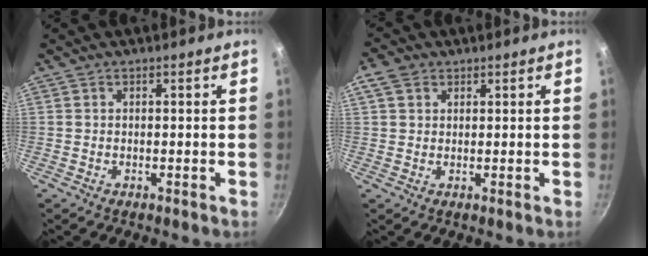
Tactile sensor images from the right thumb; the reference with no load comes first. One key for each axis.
{"total": 3.7, "fx": 1.7, "fy": 2.8, "fz": 1.9, "tx": -0.030, "ty": 0.000, "tz": 0.027}